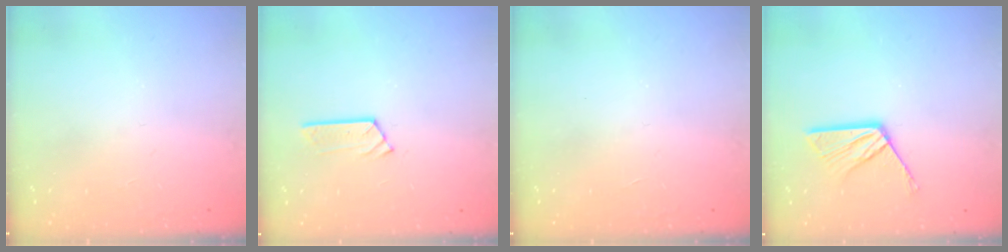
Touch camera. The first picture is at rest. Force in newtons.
{"total": 3.5, "press": 3.5, "slide": 0.1}
{"total": 0.0}
{"total": 10.0, "press": 10.0, "slide": 0.9}